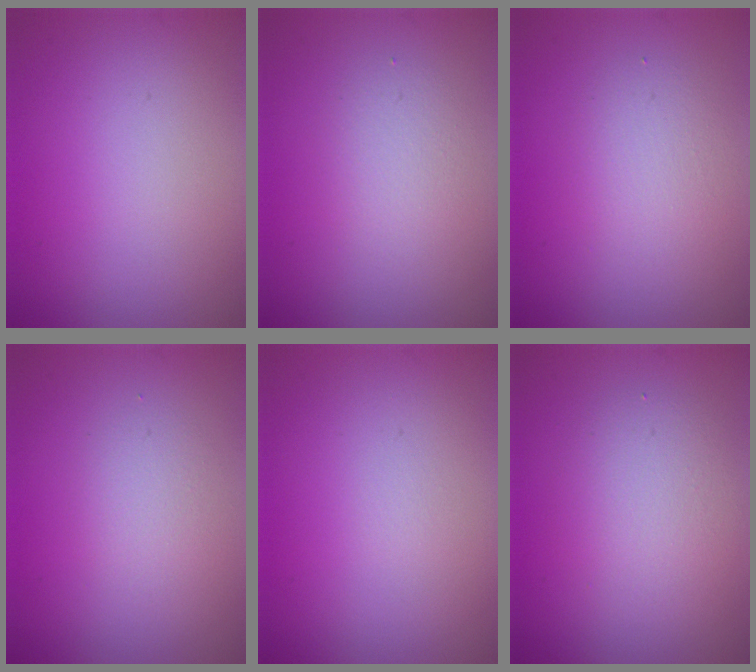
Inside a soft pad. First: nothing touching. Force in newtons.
{"total": 2.1, "press": 2.1, "slide": 0.0}
{"total": 2.4, "press": 2.4, "slide": 0.0}
{"total": 1.7, "press": 1.7, "slide": 0.1}
{"total": 0.0}
{"total": 3.4, "press": 3.4, "slide": 0.2}